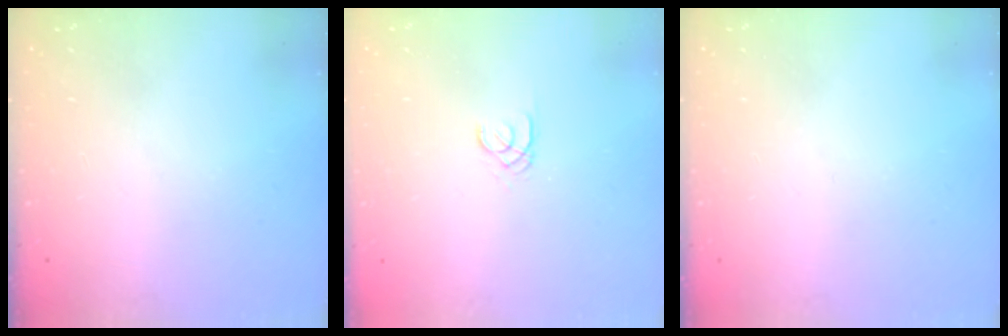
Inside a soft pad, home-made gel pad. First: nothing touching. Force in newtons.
{"total": 1.8, "press": 1.7, "slide": 0.2}
{"total": 0.0}